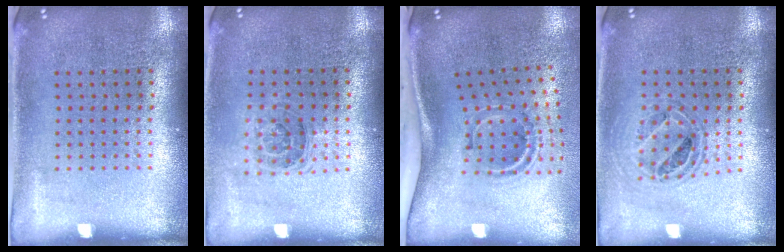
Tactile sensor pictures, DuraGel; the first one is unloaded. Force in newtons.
{"total": 1.1, "press": 1.0, "slide": 0.6}
{"total": 2.2, "press": 1.2, "slide": 1.8}
{"total": 0.9, "press": 0.9, "slide": 0.1}